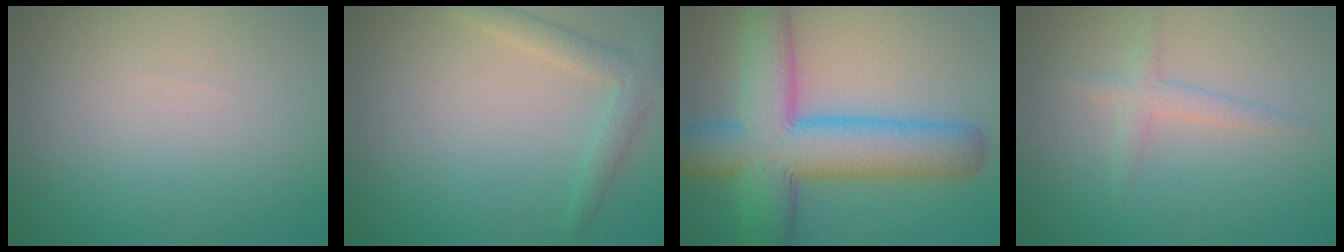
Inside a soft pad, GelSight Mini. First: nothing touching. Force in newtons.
{"total": 2.5, "press": 2.5, "slide": 0.2}
{"total": 11.2, "press": 11.2, "slide": 0.2}
{"total": 1.7, "press": 1.7, "slide": 0.1}